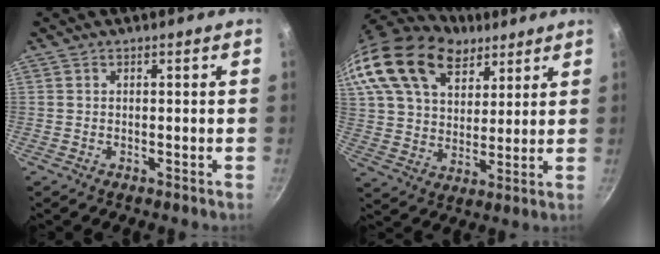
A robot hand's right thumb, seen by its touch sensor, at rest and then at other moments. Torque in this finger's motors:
{"motor_torque": [0.53, 2.81, 1.20, 0.59, 0.50]}